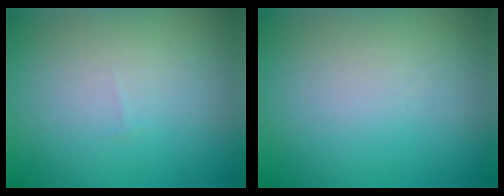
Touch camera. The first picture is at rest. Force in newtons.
{"total": 0.0}